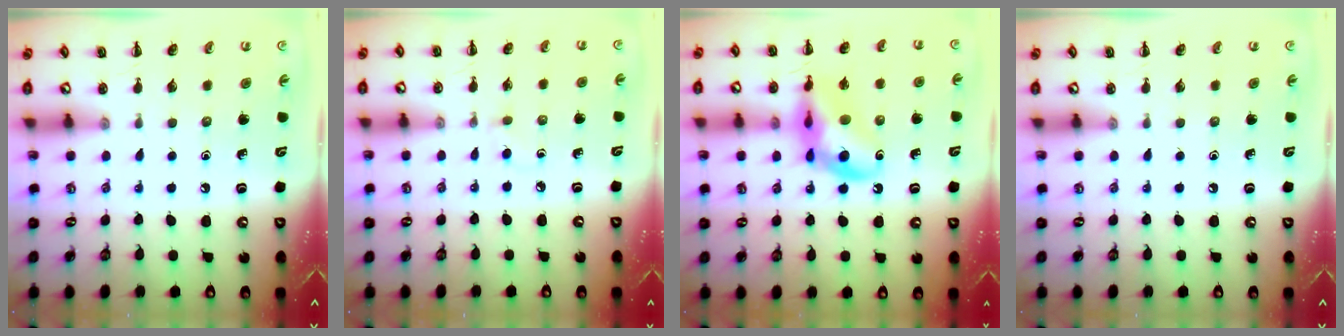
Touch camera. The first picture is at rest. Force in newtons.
{"total": 2.4, "press": 2.1, "slide": 1.0}
{"total": 13.5, "press": 13.2, "slide": 2.9}
{"total": 0.0}